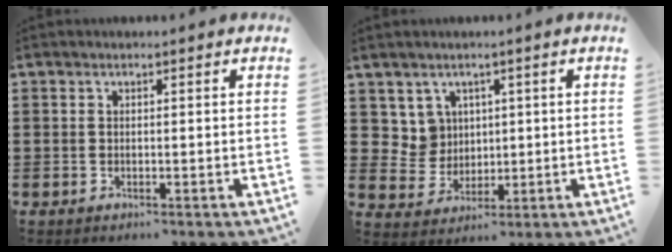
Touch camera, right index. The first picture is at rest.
{"total": 5.1, "force": [2.0, 4.5, 1.0], "torque": [-0.044, 0.011, 0.039]}